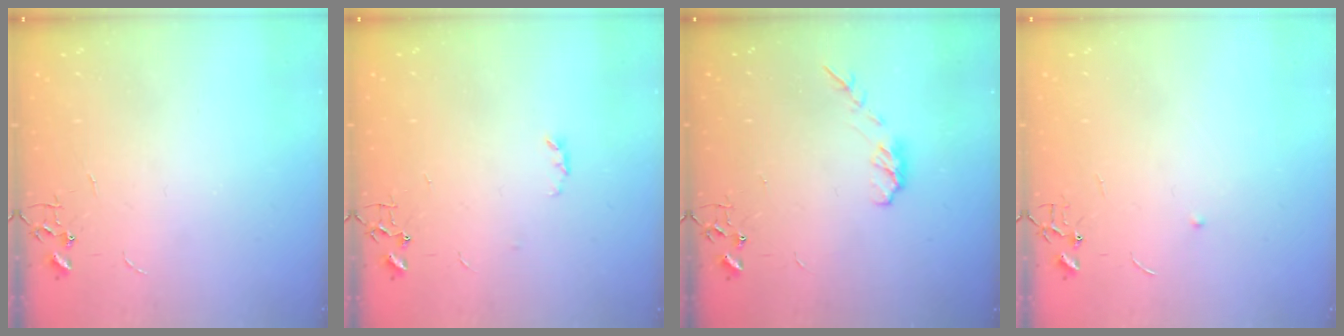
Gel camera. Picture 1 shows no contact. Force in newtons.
{"total": 2.9, "press": 2.8, "slide": 0.5}
{"total": 5.4, "press": 5.3, "slide": 0.7}
{"total": 3.7, "press": 3.6, "slide": 0.6}